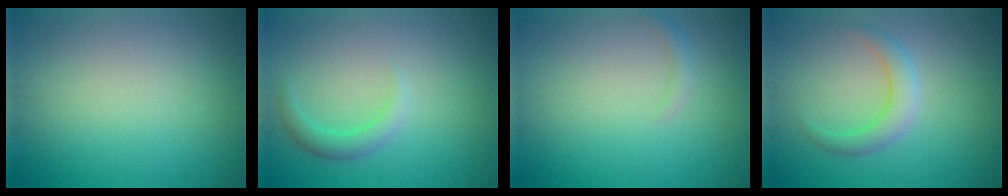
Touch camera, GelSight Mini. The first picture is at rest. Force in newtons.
{"total": 2.0, "press": 2.0, "slide": 0.1}
{"total": 0.9, "press": 0.9, "slide": 0.2}
{"total": 2.4, "press": 2.4, "slide": 0.0}